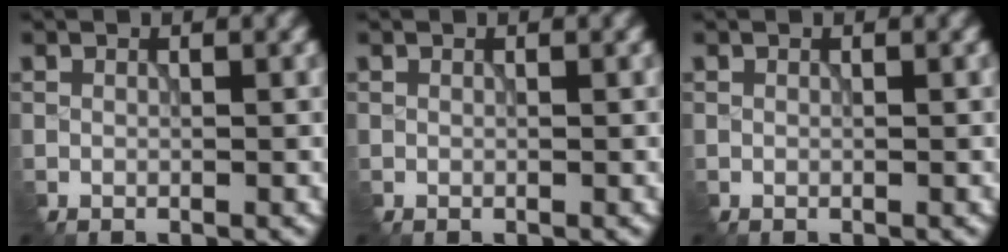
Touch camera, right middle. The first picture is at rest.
{"total": 0.0}
{"total": 0.0}